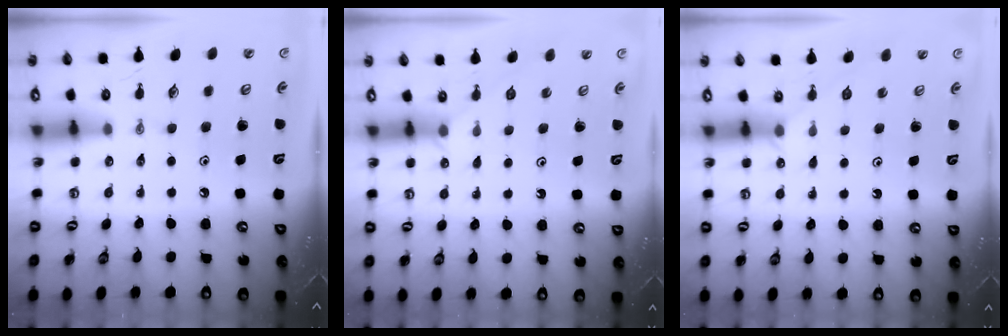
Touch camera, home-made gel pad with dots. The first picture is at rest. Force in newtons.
{"total": 2.6, "press": 2.6, "slide": 0.3}
{"total": 2.6, "press": 2.6, "slide": 0.3}